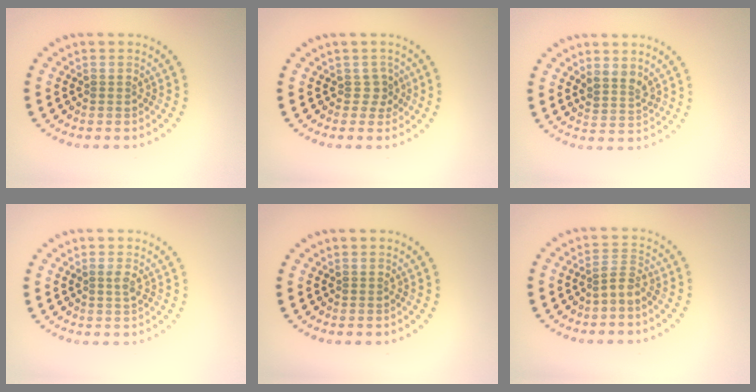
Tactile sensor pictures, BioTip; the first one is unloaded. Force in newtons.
{"total": 1.6, "press": 1.1, "slide": 1.2}
{"total": 2.0, "press": 1.6, "slide": 1.2}
{"total": 0.7, "press": 0.7, "slide": 0.2}
{"total": 0.0}
{"total": 1.9, "press": 1.2, "slide": 1.5}